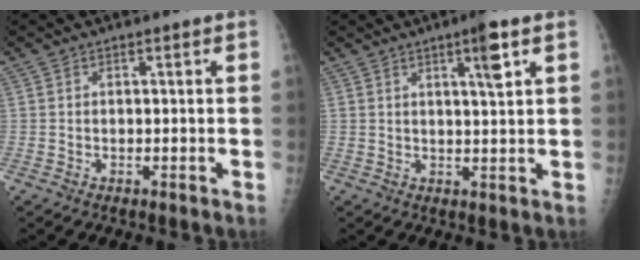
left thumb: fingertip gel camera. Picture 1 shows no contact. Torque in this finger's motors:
{"motor_torque": [1.12, 0.89, 0.59, -0.69, 0.08]}